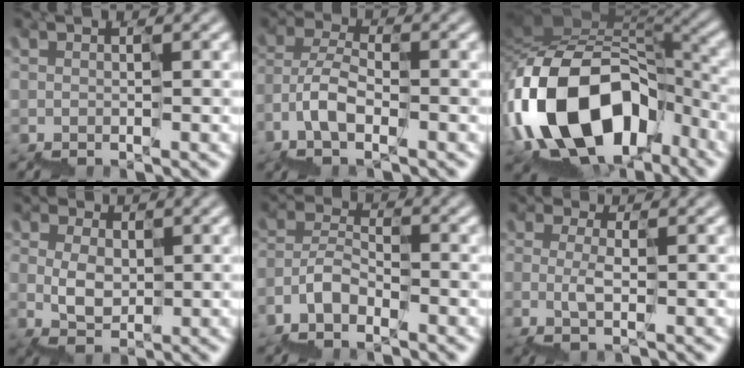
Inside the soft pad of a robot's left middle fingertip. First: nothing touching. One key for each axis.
{"total": 3.8, "fx": -2.1, "fy": 2.2, "fz": 2.2, "tx": -0.048, "ty": 0.015, "tz": -0.040}
{"total": 16.7, "fx": -4.6, "fy": 11.1, "fz": 11.6, "tx": -0.243, "ty": 0.006, "tz": -0.061}
{"total": 1.8, "fx": 0.7, "fy": 1.4, "fz": 0.7, "tx": -0.024, "ty": 0.011, "tz": 0.024}
{"total": 4.0, "fx": -3.4, "fy": 1.8, "fz": 1.2, "tx": -0.027, "ty": 0.012, "tz": -0.061}
{"total": 1.0, "fx": -0.1, "fy": 0.4, "fz": 0.9, "tx": -0.025, "ty": 0.005, "tz": 0.001}